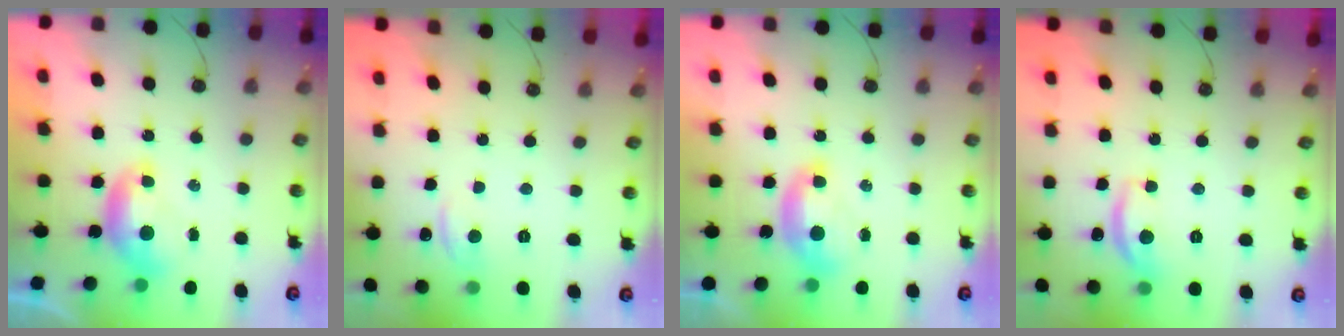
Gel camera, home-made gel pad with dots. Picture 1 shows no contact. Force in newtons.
{"total": 1.8, "press": 1.7, "slide": 0.7}
{"total": 1.4, "press": 1.4, "slide": 0.4}
{"total": 8.1, "press": 8.0, "slide": 0.6}